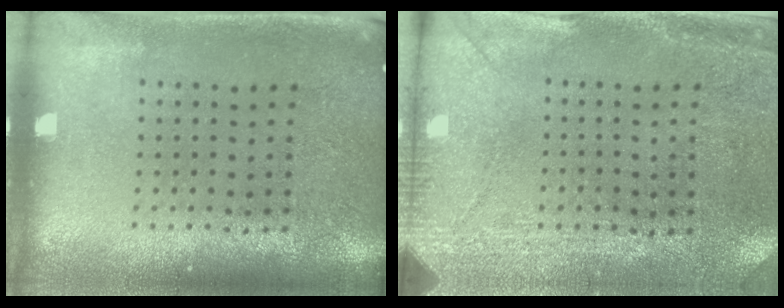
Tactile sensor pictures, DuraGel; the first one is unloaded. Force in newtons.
{"total": 2.9, "press": 2.3, "slide": 1.8}